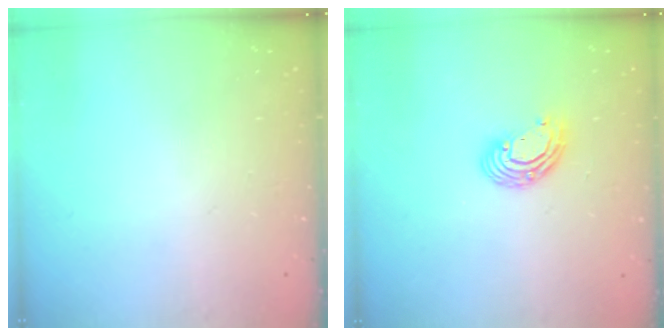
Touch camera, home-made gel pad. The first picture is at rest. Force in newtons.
{"total": 8.0, "press": 7.9, "slide": 1.2}